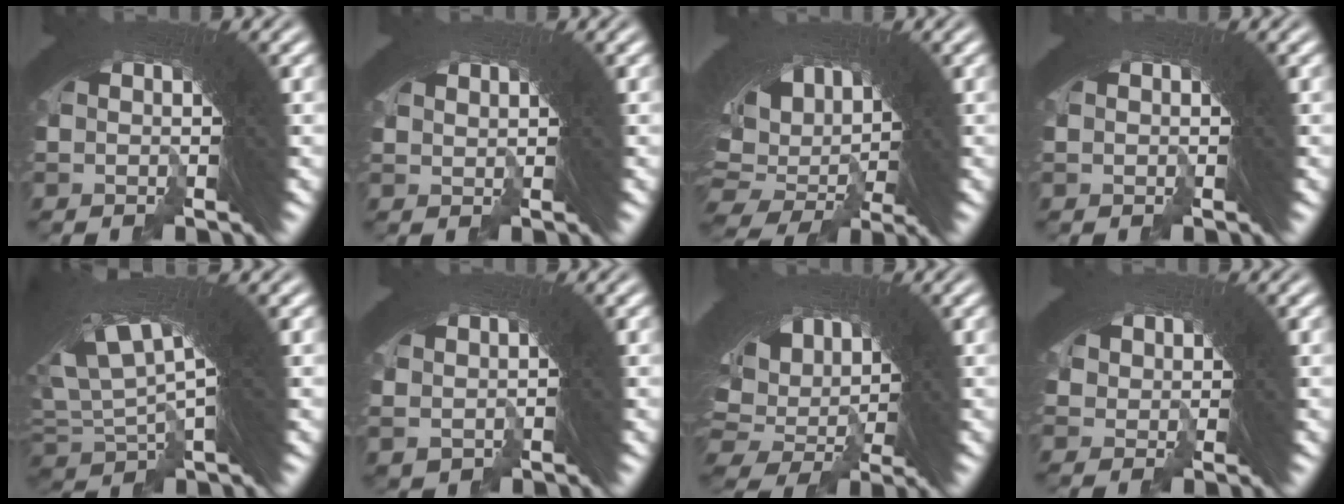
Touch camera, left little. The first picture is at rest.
{"total": 0.8, "force": [-0.5, 0.2, -0.6], "torque": [-0.008, -0.011, -0.002]}
{"total": 10.9, "force": [-3.0, 8.6, 6.0], "torque": [-0.147, -0.056, -0.025]}
{"total": 0.6, "force": [-0.4, 0.1, -0.5], "torque": [0.003, -0.004, -0.004]}
{"total": 11.9, "force": [2.3, 7.5, 8.9], "torque": [-0.200, 0.003, 0.041]}
{"total": 1.9, "force": [-0.3, 1.8, 0.4], "torque": [-0.025, -0.007, 0.003]}
{"total": 9.3, "force": [-2.2, 7.4, 5.1], "torque": [-0.132, -0.044, -0.019]}
{"total": 2.3, "force": [-1.6, 0.7, -1.4], "torque": [0.000, -0.029, -0.012]}